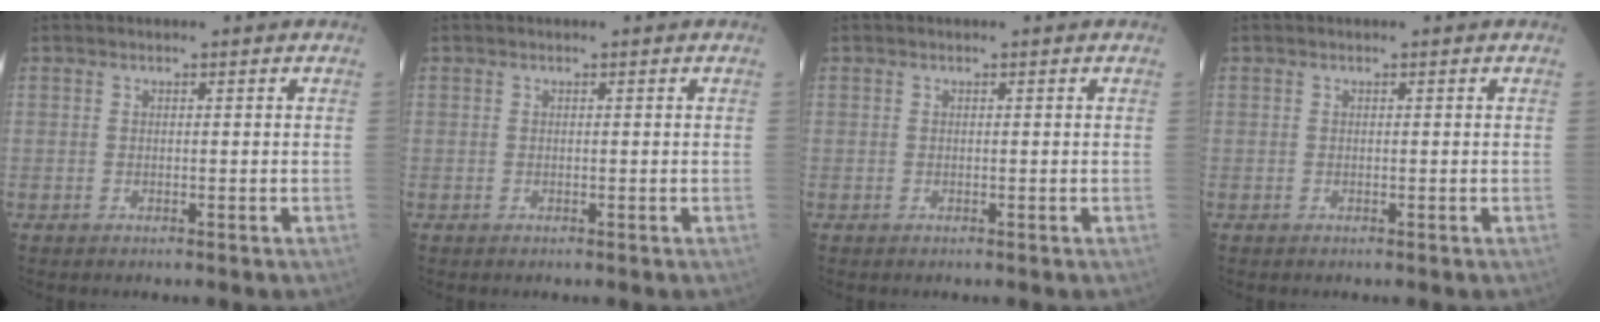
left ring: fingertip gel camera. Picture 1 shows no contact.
{"total": 0.0}
{"total": 0.0}
{"total": 0.0}